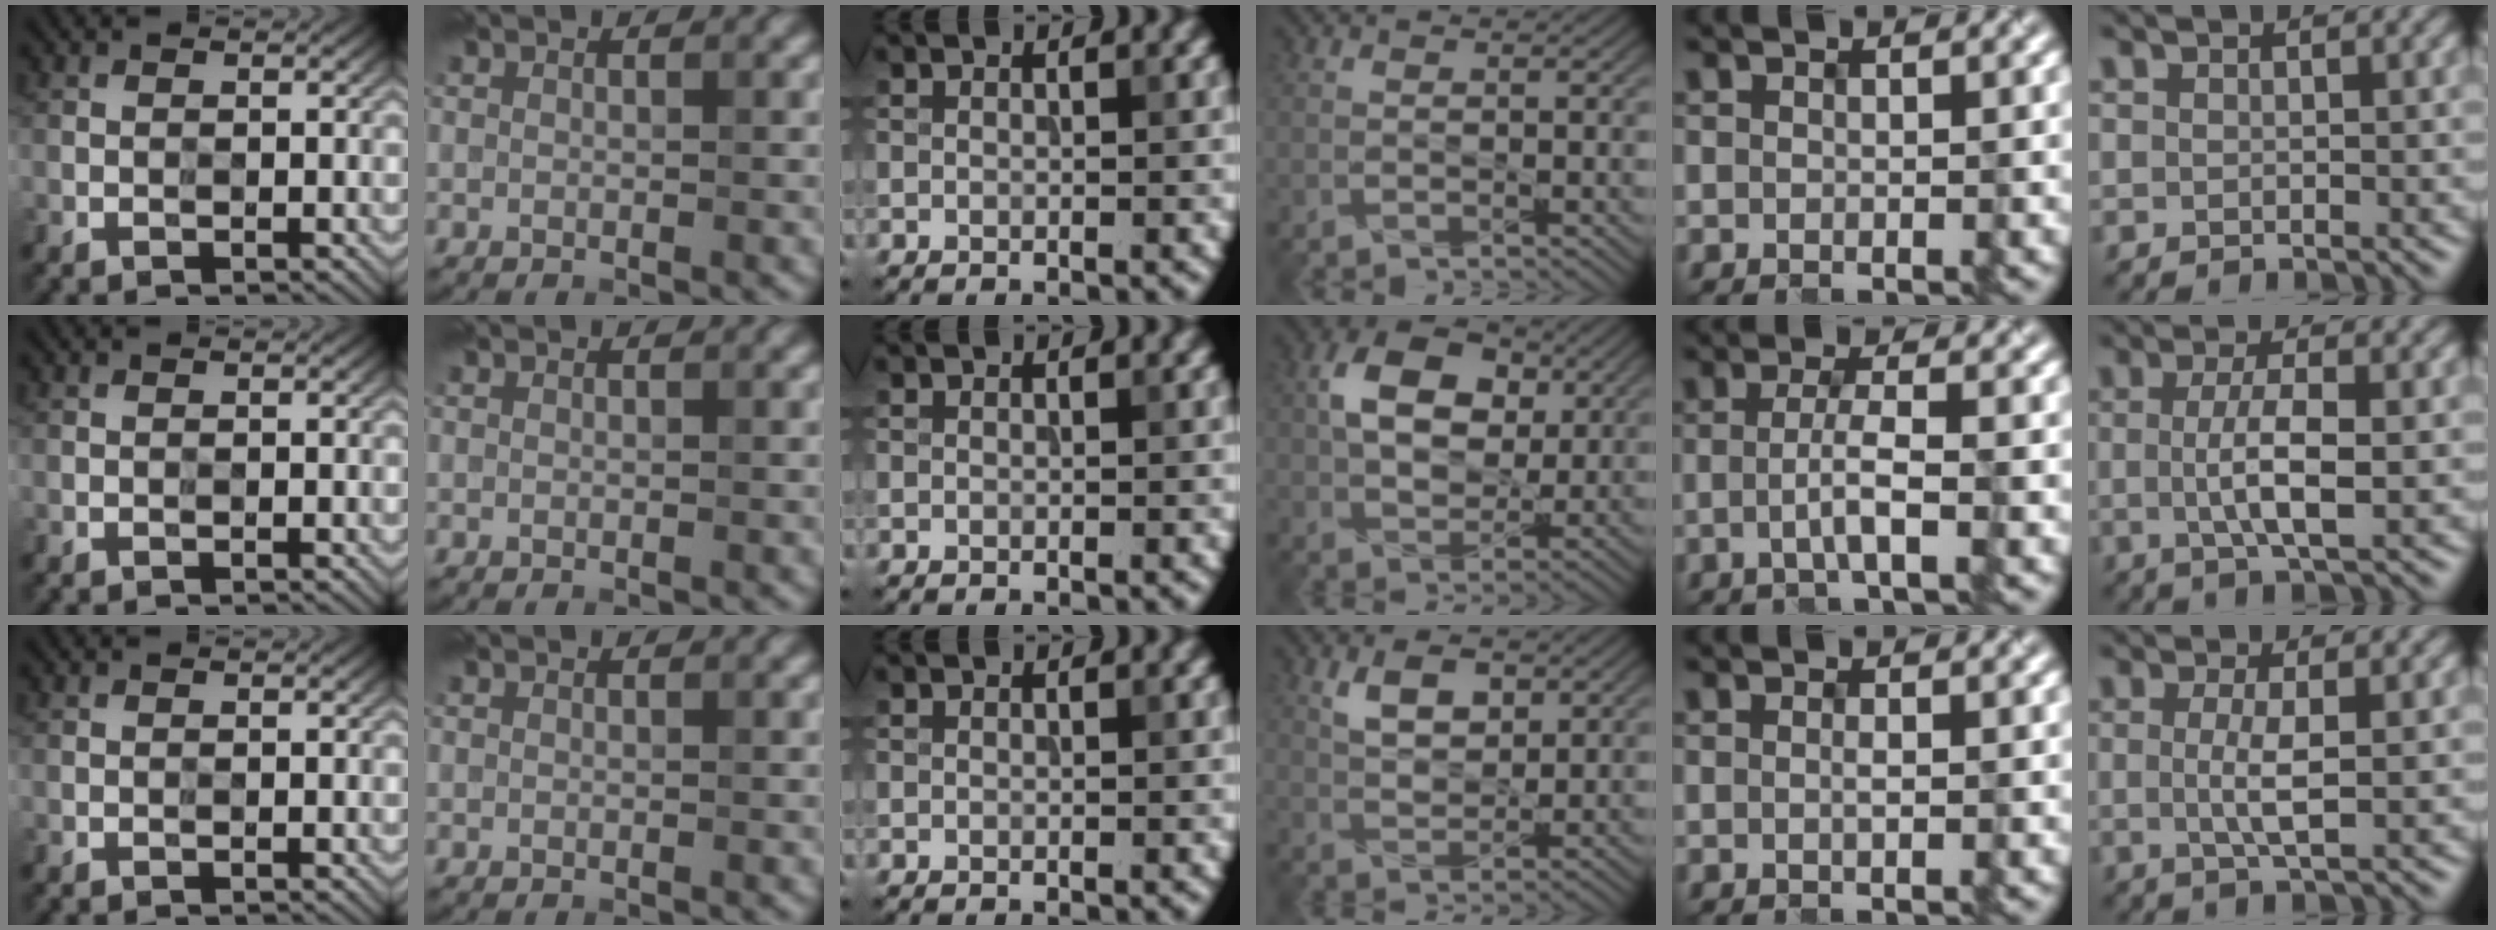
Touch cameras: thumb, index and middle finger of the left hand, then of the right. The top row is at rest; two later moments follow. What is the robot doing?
{"motion": "extract", "object": "file holder"}